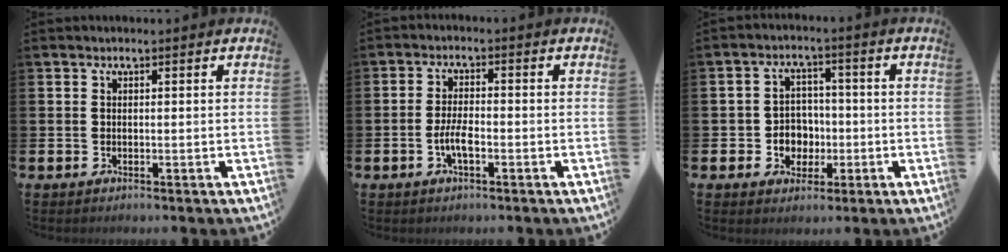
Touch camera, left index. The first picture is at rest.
{"total": 3.4, "force": [-1.2, 1.2, 3.0], "torque": [-0.058, 0.002, -0.025]}
{"total": 4.3, "force": [-0.7, 4.0, 1.2], "torque": [-0.027, 0.000, -0.021]}